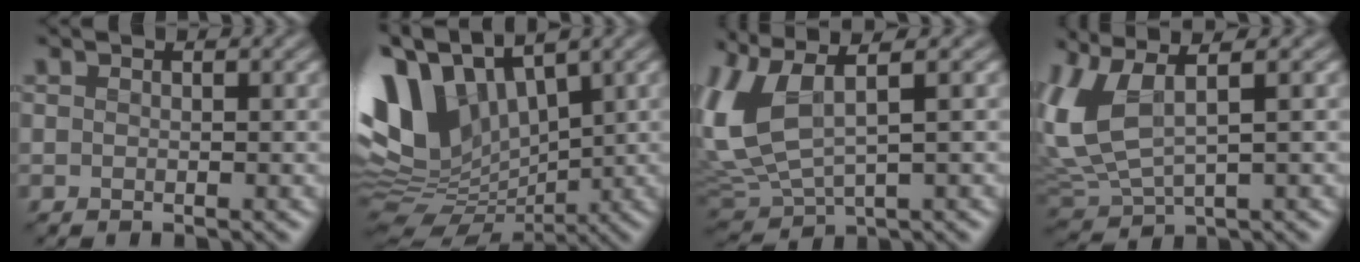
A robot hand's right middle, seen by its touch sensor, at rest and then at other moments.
{"total": 10.6, "force": [2.6, 6.9, 7.5], "torque": [-0.173, 0.009, 0.048]}
{"total": 8.0, "force": [2.0, 3.3, 7.0], "torque": [-0.183, 0.005, 0.038]}
{"total": 6.7, "force": [1.7, 2.6, 5.9], "torque": [-0.155, 0.007, 0.033]}